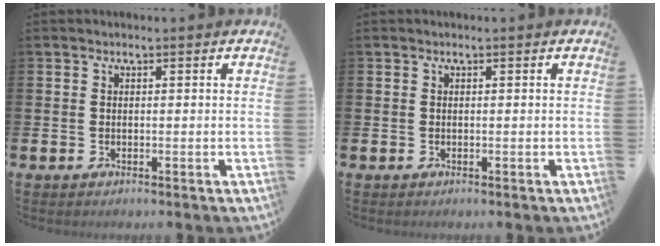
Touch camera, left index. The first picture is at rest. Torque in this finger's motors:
{"motor_torque": [-0.01, 0.00, 0.00, 0.00]}